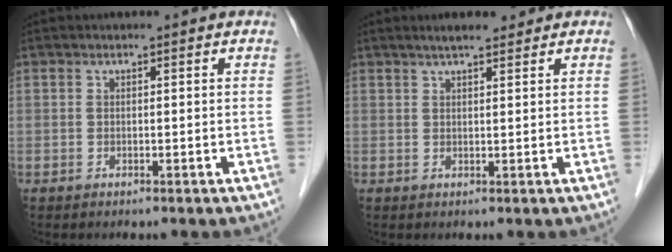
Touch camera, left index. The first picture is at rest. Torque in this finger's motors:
{"motor_torque": [0.04, -0.04, 0.05, 0.02]}